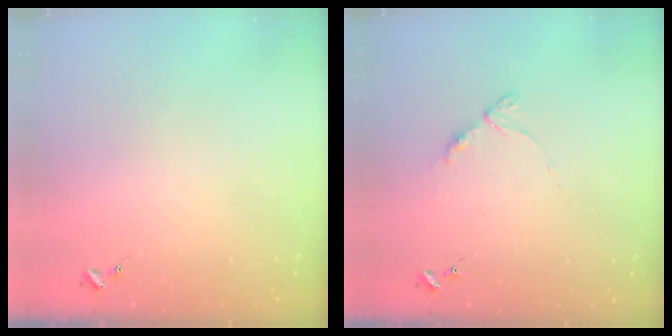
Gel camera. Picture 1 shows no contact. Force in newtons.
{"total": 6.9, "press": 6.8, "slide": 0.7}